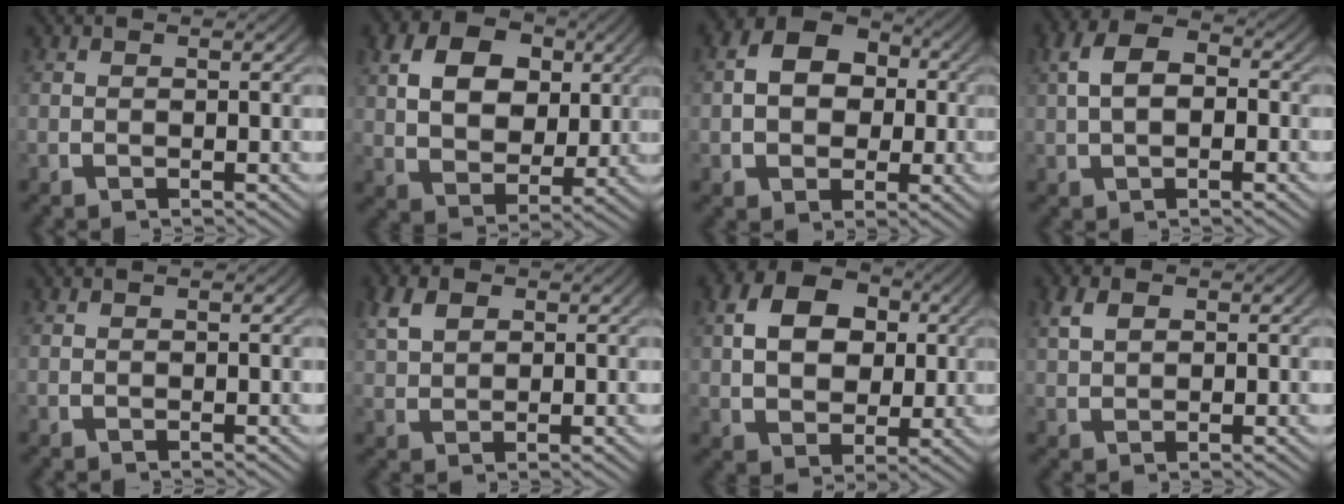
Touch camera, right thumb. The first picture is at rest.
{"total": 10.4, "force": [2.1, 7.7, 6.6], "torque": [-0.129, -0.022, 0.041]}
{"total": 9.6, "force": [1.6, 7.0, 6.3], "torque": [-0.122, 0.002, 0.027]}
{"total": 5.9, "force": [0.9, 3.9, 4.3], "torque": [-0.070, 0.006, 0.012]}
{"total": 0.0}
{"total": 3.7, "force": [1.8, 2.4, 2.1], "torque": [-0.045, -0.003, 0.042]}
{"total": 11.6, "force": [2.8, 8.6, 7.3], "torque": [-0.143, -0.011, 0.052]}
{"total": 2.9, "force": [1.4, 1.8, 1.7], "torque": [-0.033, 0.001, 0.032]}